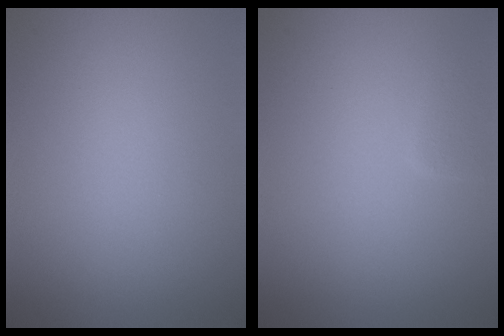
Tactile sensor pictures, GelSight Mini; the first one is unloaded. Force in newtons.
{"total": 1.2, "press": 1.2, "slide": 0.0}